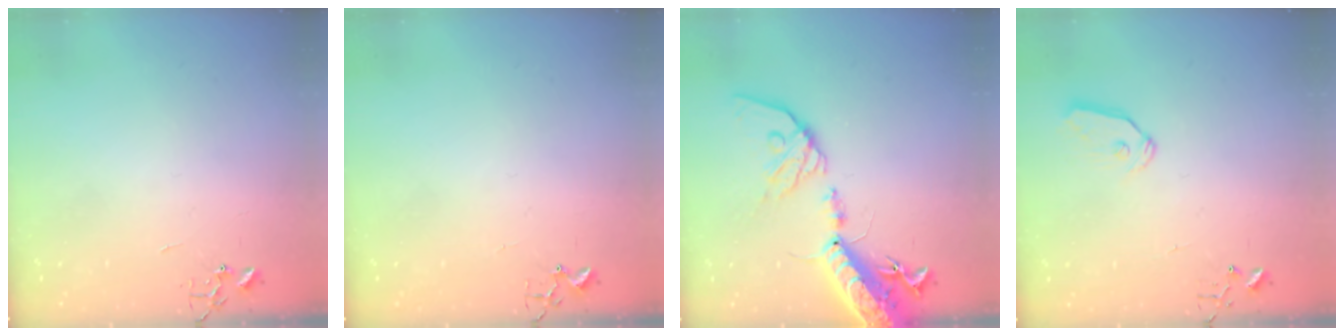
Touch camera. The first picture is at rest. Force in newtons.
{"total": 3.0, "press": 2.9, "slide": 0.4}
{"total": 19.5, "press": 19.0, "slide": 4.4}
{"total": 7.2, "press": 7.2, "slide": 0.4}